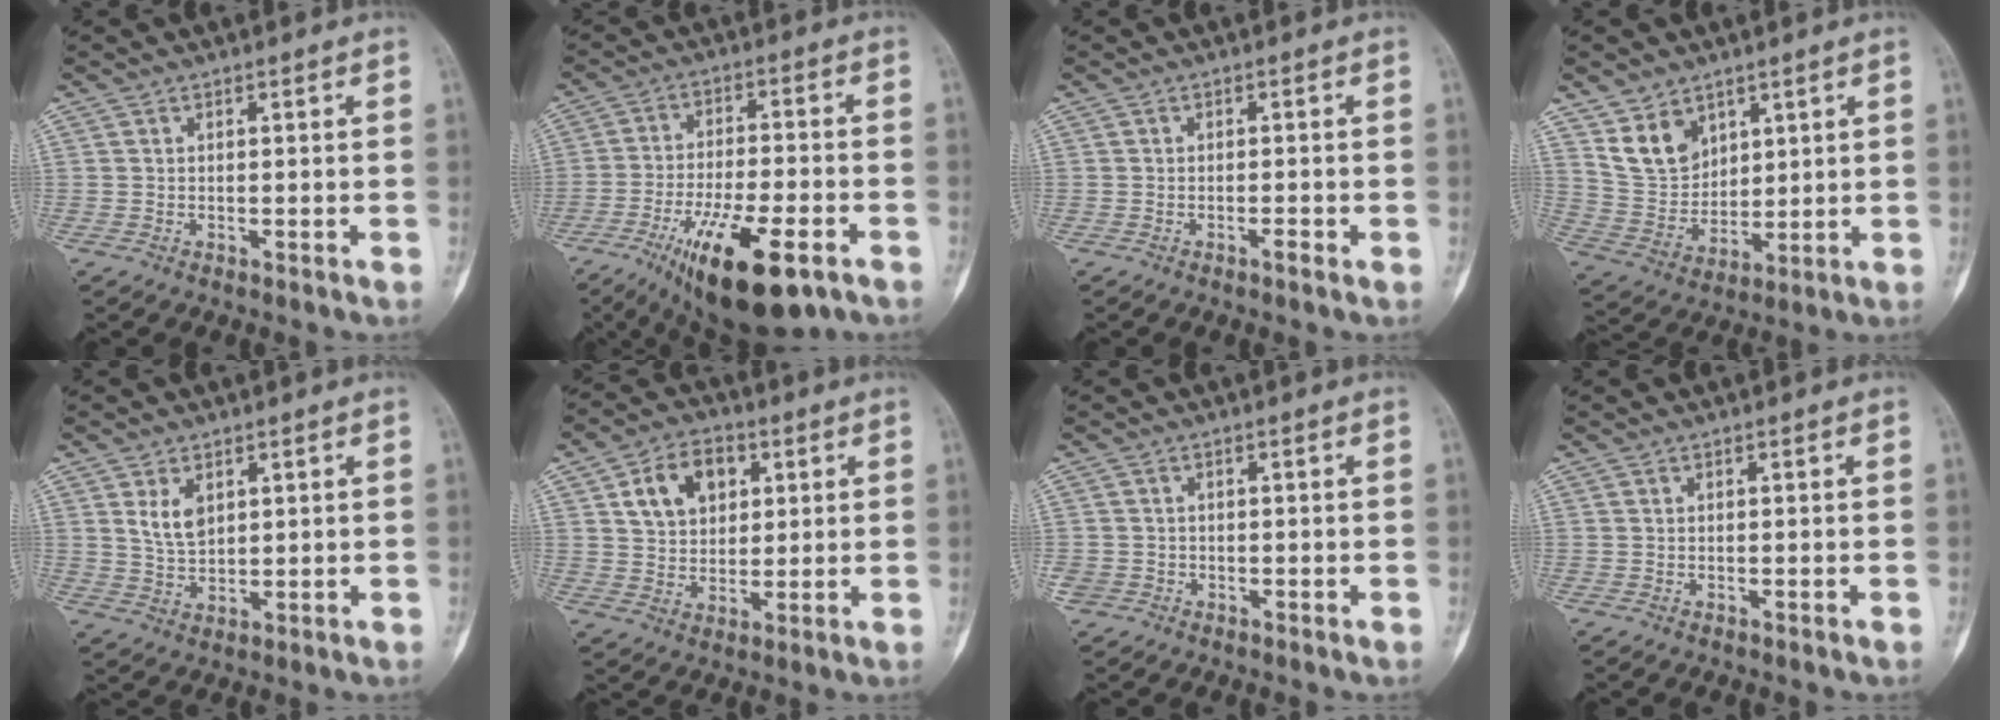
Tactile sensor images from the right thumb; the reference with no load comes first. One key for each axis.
{"total": 17.1, "fx": -8.9, "fy": 5.7, "fz": 13.5, "tx": -0.225, "ty": 0.026, "tz": -0.136}
{"total": 1.3, "fx": -0.7, "fy": 0.2, "fz": 1.1, "tx": -0.019, "ty": 0.001, "tz": -0.013}
{"total": 9.7, "fx": 5.7, "fy": 6.9, "fz": 3.8, "tx": -0.050, "ty": -0.036, "tz": 0.126}
{"total": 5.2, "fx": 2.1, "fy": 3.2, "fz": 3.5, "tx": -0.054, "ty": -0.014, "tz": 0.047}
{"total": 10.6, "fx": 3.7, "fy": 7.6, "fz": 6.4, "tx": -0.075, "ty": -0.005, "tz": 0.065}
{"total": 1.9, "fx": -0.7, "fy": 1.7, "fz": 0.2, "tx": 0.004, "ty": 0.006, "tz": -0.013}
{"total": 0.0}